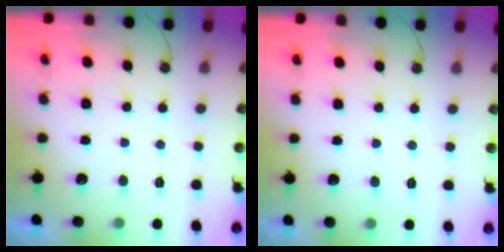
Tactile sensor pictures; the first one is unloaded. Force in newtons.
{"total": 2.5, "press": 2.5, "slide": 0.4}